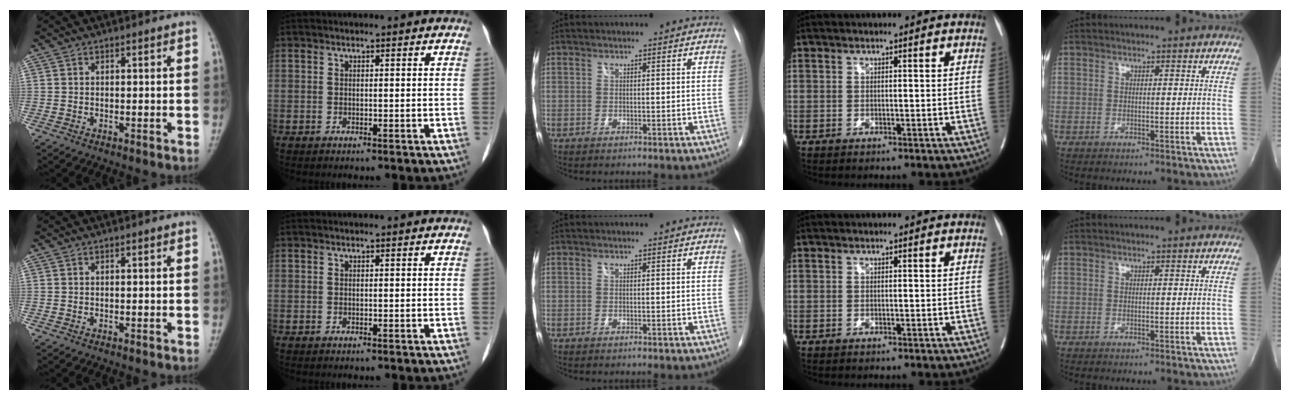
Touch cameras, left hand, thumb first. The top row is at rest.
{}